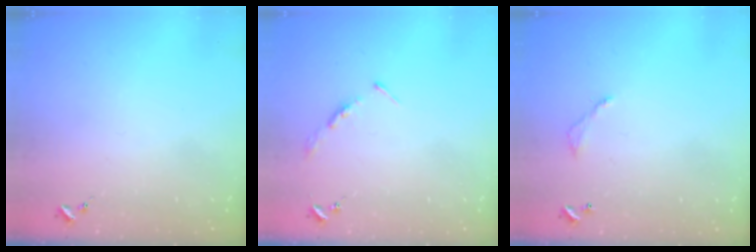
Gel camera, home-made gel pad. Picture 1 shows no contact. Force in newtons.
{"total": 3.5, "press": 3.5, "slide": 0.4}
{"total": 3.8, "press": 3.8, "slide": 0.2}